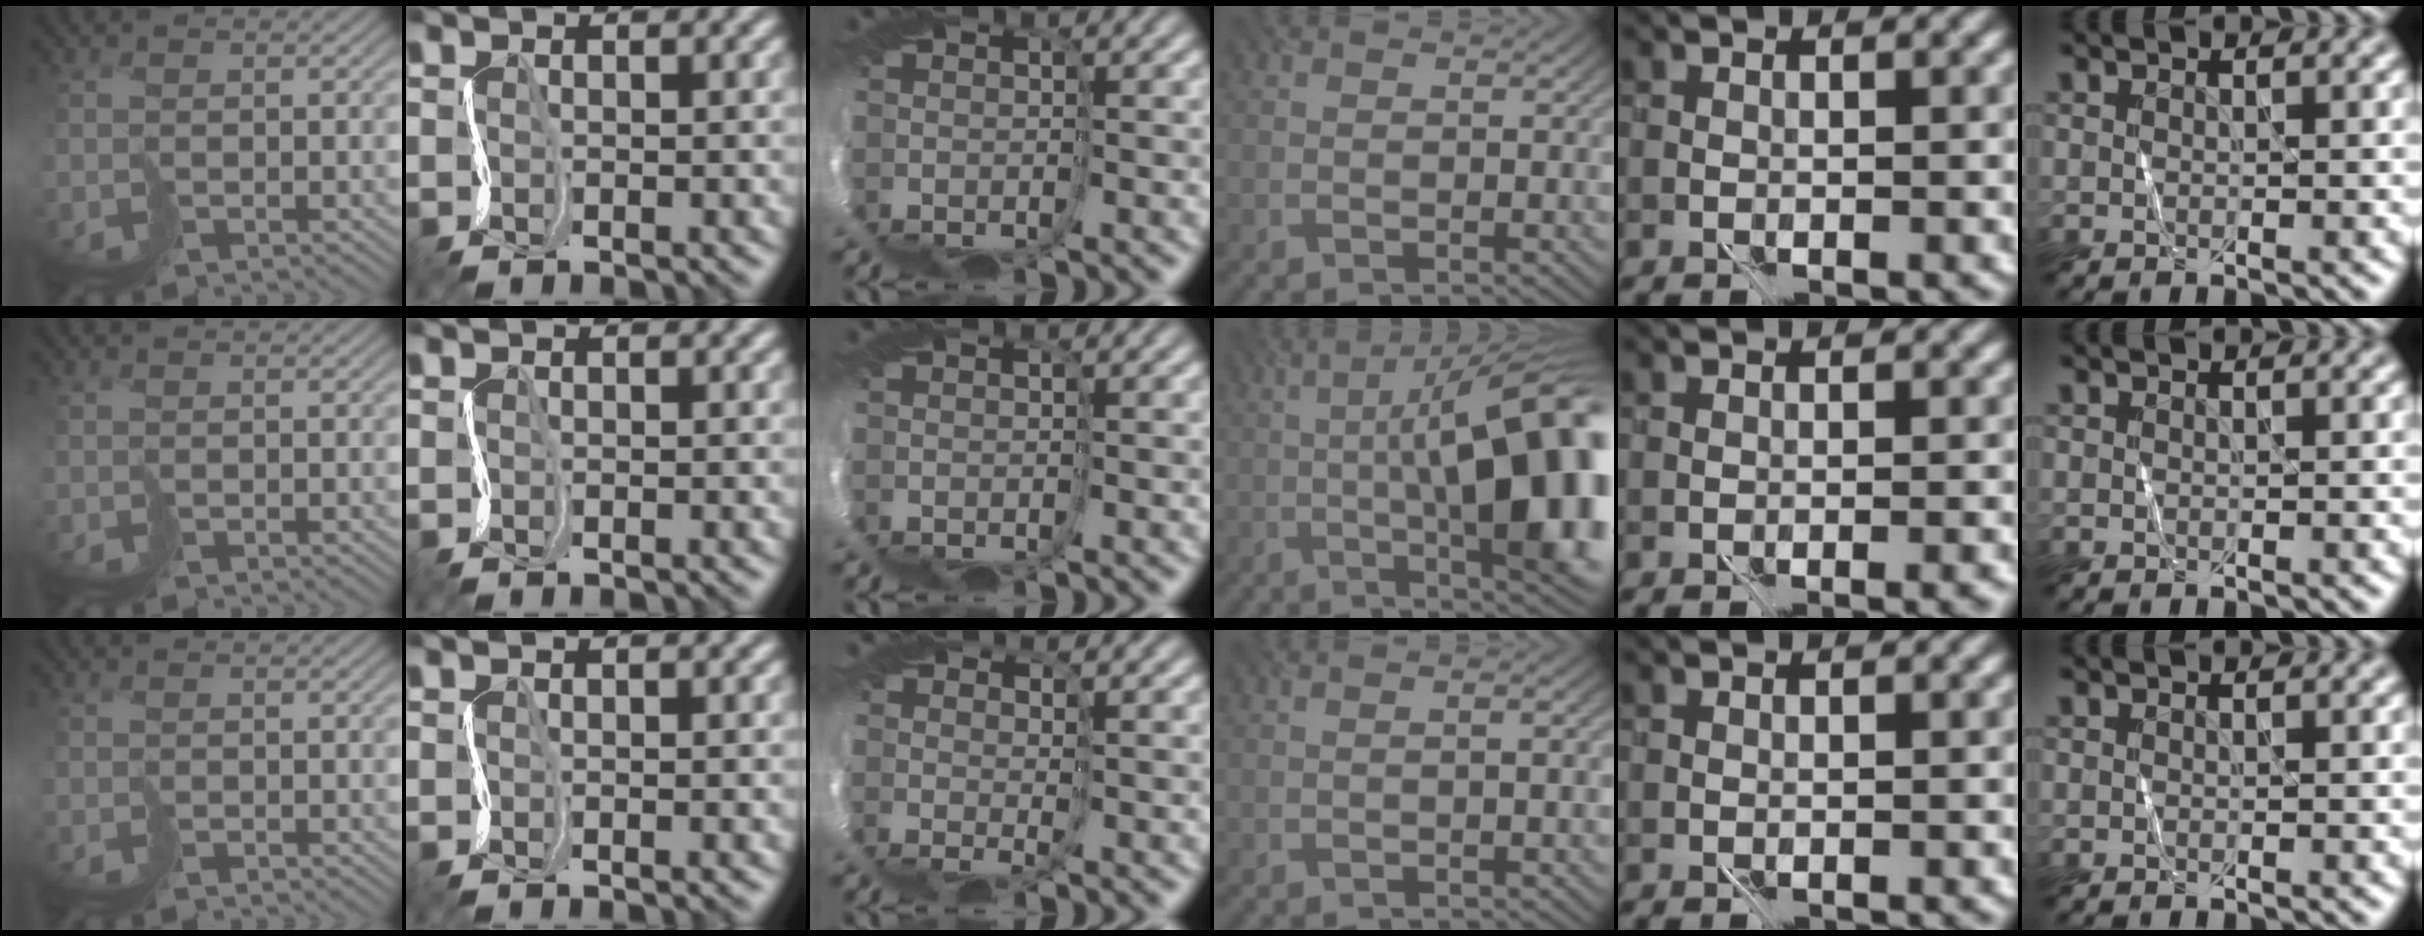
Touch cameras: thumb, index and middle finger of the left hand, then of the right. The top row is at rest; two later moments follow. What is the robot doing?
{"motion": "cut", "object": "paper bag"}